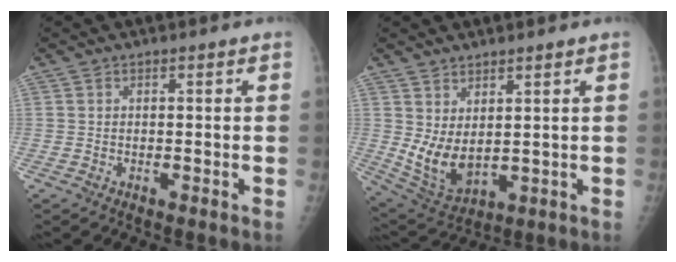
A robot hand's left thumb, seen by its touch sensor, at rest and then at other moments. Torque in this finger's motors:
{"motor_torque": [0.85, 0.82, 1.06, -0.21, 0.09]}